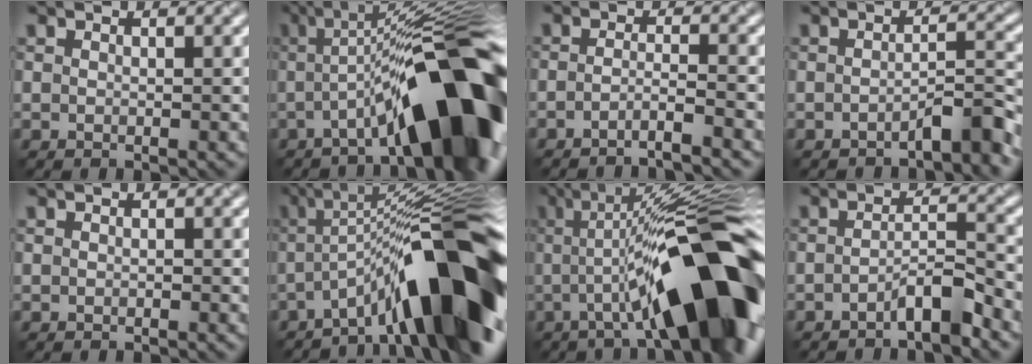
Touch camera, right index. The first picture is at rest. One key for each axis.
{"total": 14.3, "fx": -3.9, "fy": 3.5, "fz": 13.3, "tx": -0.177, "ty": 0.019, "tz": -0.064}
{"total": 2.4, "fx": -2.0, "fy": 0.1, "fz": 1.2, "tx": -0.011, "ty": -0.003, "tz": -0.048}
{"total": 3.2, "fx": -2.7, "fy": 0.4, "fz": 1.7, "tx": -0.018, "ty": 0.011, "tz": -0.048}
{"total": 0.6, "fx": -0.6, "fy": 0.1, "fz": 0.0, "tx": 0.000, "ty": -0.001, "tz": -0.009}
{"total": 13.8, "fx": -5.1, "fy": 3.0, "fz": 12.5, "tx": -0.172, "ty": 0.018, "tz": -0.085}
{"total": 15.5, "fx": -2.5, "fy": 3.7, "fz": 14.8, "tx": -0.186, "ty": 0.029, "tz": -0.045}
{"total": 3.2, "fx": -2.7, "fy": 0.4, "fz": 1.8, "tx": -0.028, "ty": 0.011, "tz": -0.050}